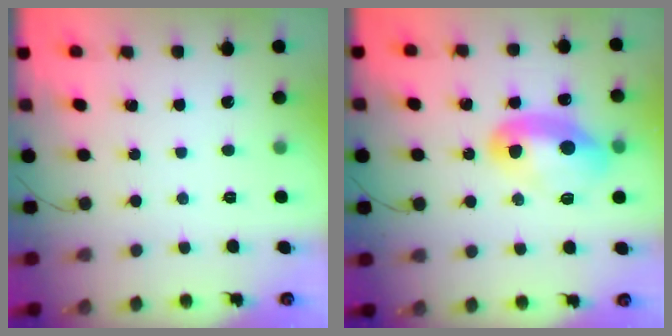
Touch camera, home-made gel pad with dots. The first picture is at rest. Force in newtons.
{"total": 11.9, "press": 11.9, "slide": 1.0}